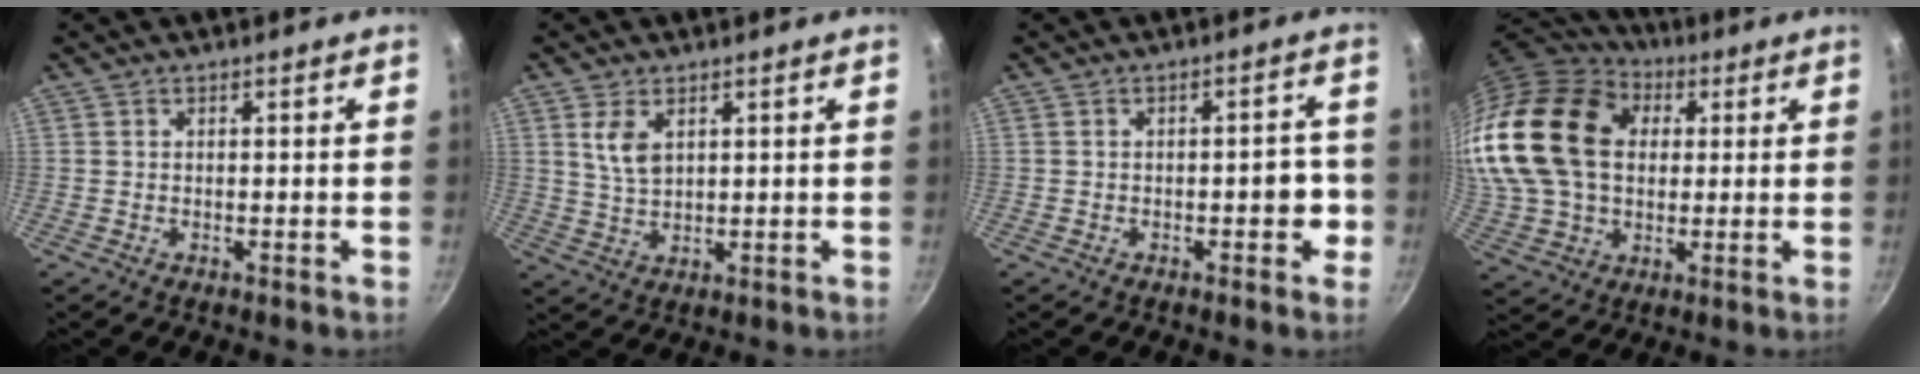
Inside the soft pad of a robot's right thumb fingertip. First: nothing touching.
{"total": 5.3, "force": [2.2, 3.0, 3.8], "torque": [-0.067, -0.014, 0.047]}
{"total": 4.6, "force": [-1.4, 2.2, 3.8], "torque": [-0.029, 0.018, -0.019]}
{"total": 27.4, "force": [5.8, 19.3, 18.5], "torque": [-0.371, 0.023, 0.105]}